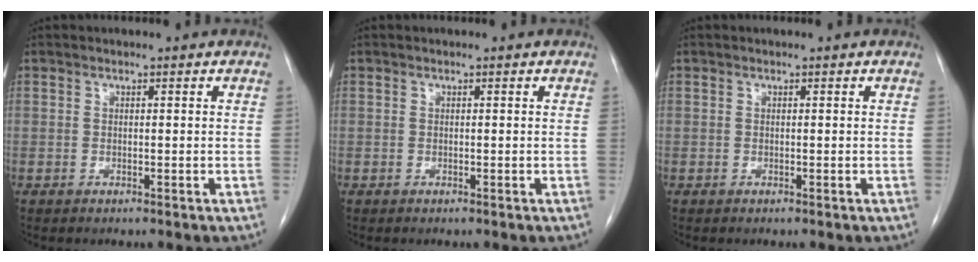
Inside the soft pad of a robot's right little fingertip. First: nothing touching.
{"total": 0.0}
{"total": 0.0}